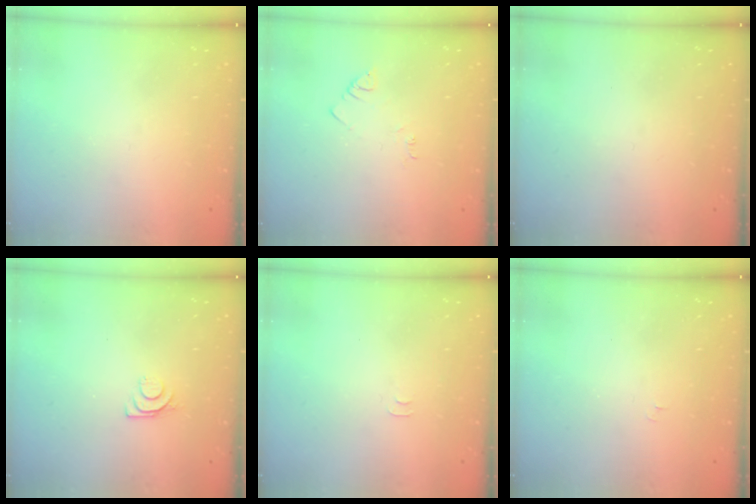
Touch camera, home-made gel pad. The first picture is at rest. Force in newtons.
{"total": 2.7, "press": 2.7, "slide": 0.4}
{"total": 0.0}
{"total": 6.5, "press": 6.5, "slide": 0.7}
{"total": 3.1, "press": 3.0, "slide": 0.5}
{"total": 3.7, "press": 3.7, "slide": 0.5}